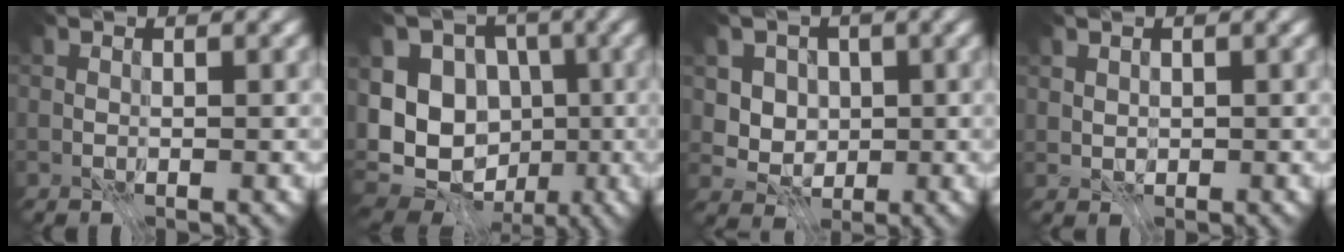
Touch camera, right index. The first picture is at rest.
{"total": 11.8, "force": [-1.8, 9.0, 7.4], "torque": [-0.100, 0.013, -0.037]}
{"total": 3.5, "force": [0.5, 3.2, 1.4], "torque": [-0.027, -0.008, 0.015]}
{"total": 0.9, "force": [0.5, 0.7, 0.4], "torque": [-0.011, -0.001, 0.013]}